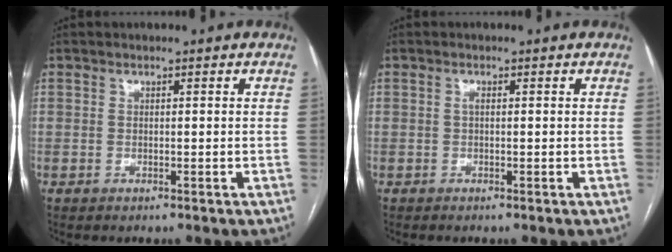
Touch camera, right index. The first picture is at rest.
{"total": 0.6, "force": [0.1, 0.2, 0.6], "torque": [-0.012, 0.001, -0.001]}